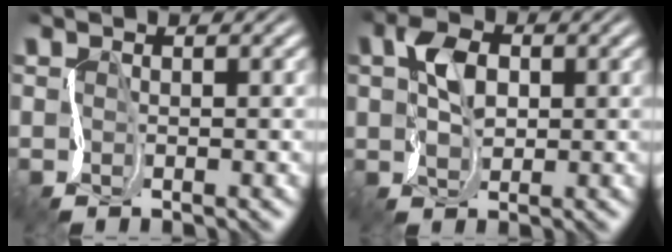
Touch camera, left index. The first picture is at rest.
{"total": 3.1, "force": [1.0, 2.1, 2.1], "torque": [-0.048, 0.010, 0.012]}